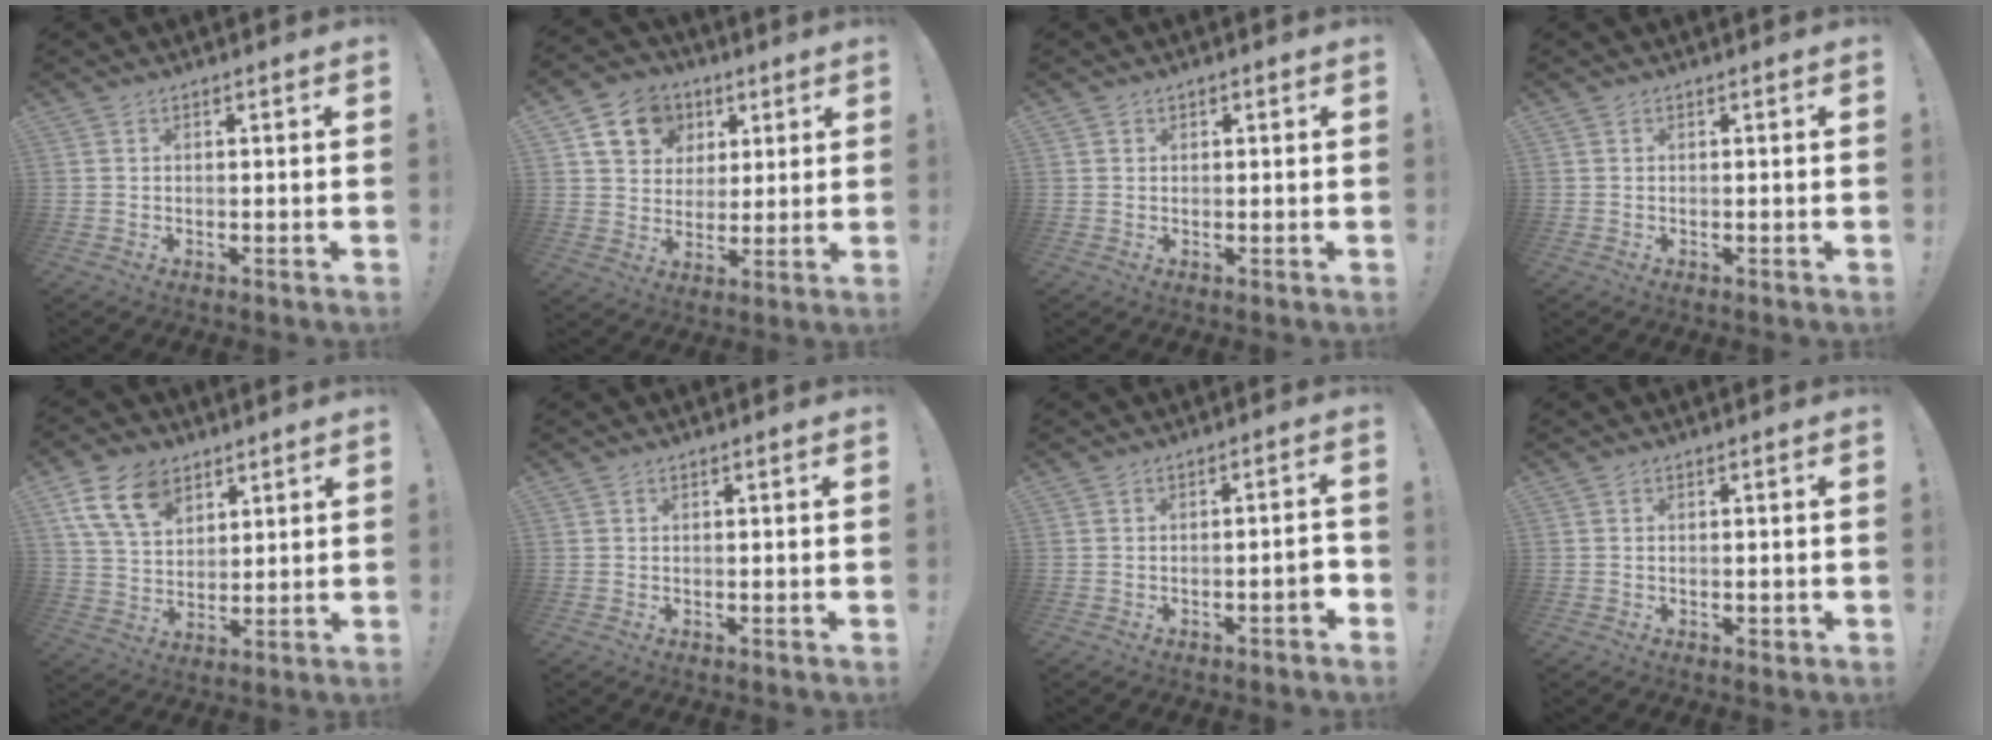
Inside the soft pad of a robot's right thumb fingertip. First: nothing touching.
{"total": 13.4, "force": [5.7, 10.9, 5.3], "torque": [-0.069, -0.021, 0.112]}
{"total": 0.8, "force": [0.4, 0.7, 0.0], "torque": [0.008, -0.002, 0.006]}
{"total": 0.0}
{"total": 13.6, "force": [7.8, 8.6, 7.1], "torque": [-0.131, -0.027, 0.150]}
{"total": 0.0}
{"total": 4.5, "force": [-1.8, 0.9, 4.1], "torque": [-0.062, 0.008, -0.027]}
{"total": 0.9, "force": [-0.1, 0.5, 0.8], "torque": [-0.013, 0.001, -0.001]}